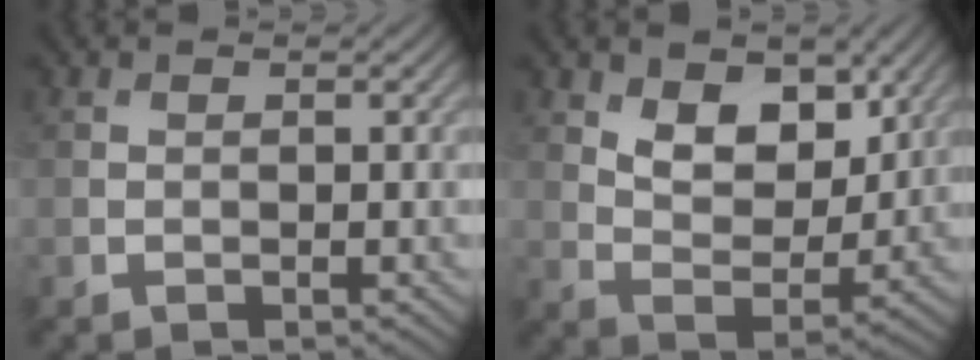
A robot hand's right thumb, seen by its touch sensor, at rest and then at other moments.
{"total": 7.3, "force": [3.8, 4.1, 4.6], "torque": [-0.089, -0.014, 0.060]}